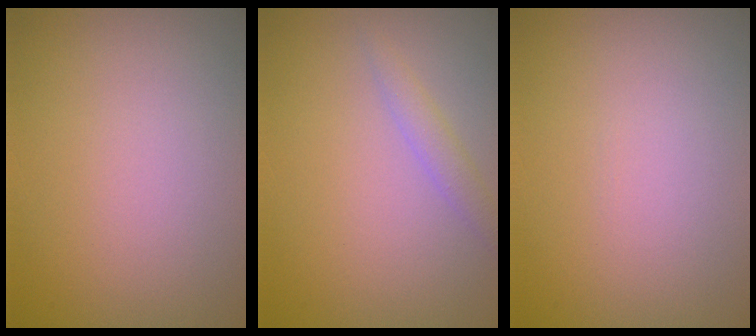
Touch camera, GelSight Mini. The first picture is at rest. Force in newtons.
{"total": 1.4, "press": 1.4, "slide": 0.1}
{"total": 0.0}